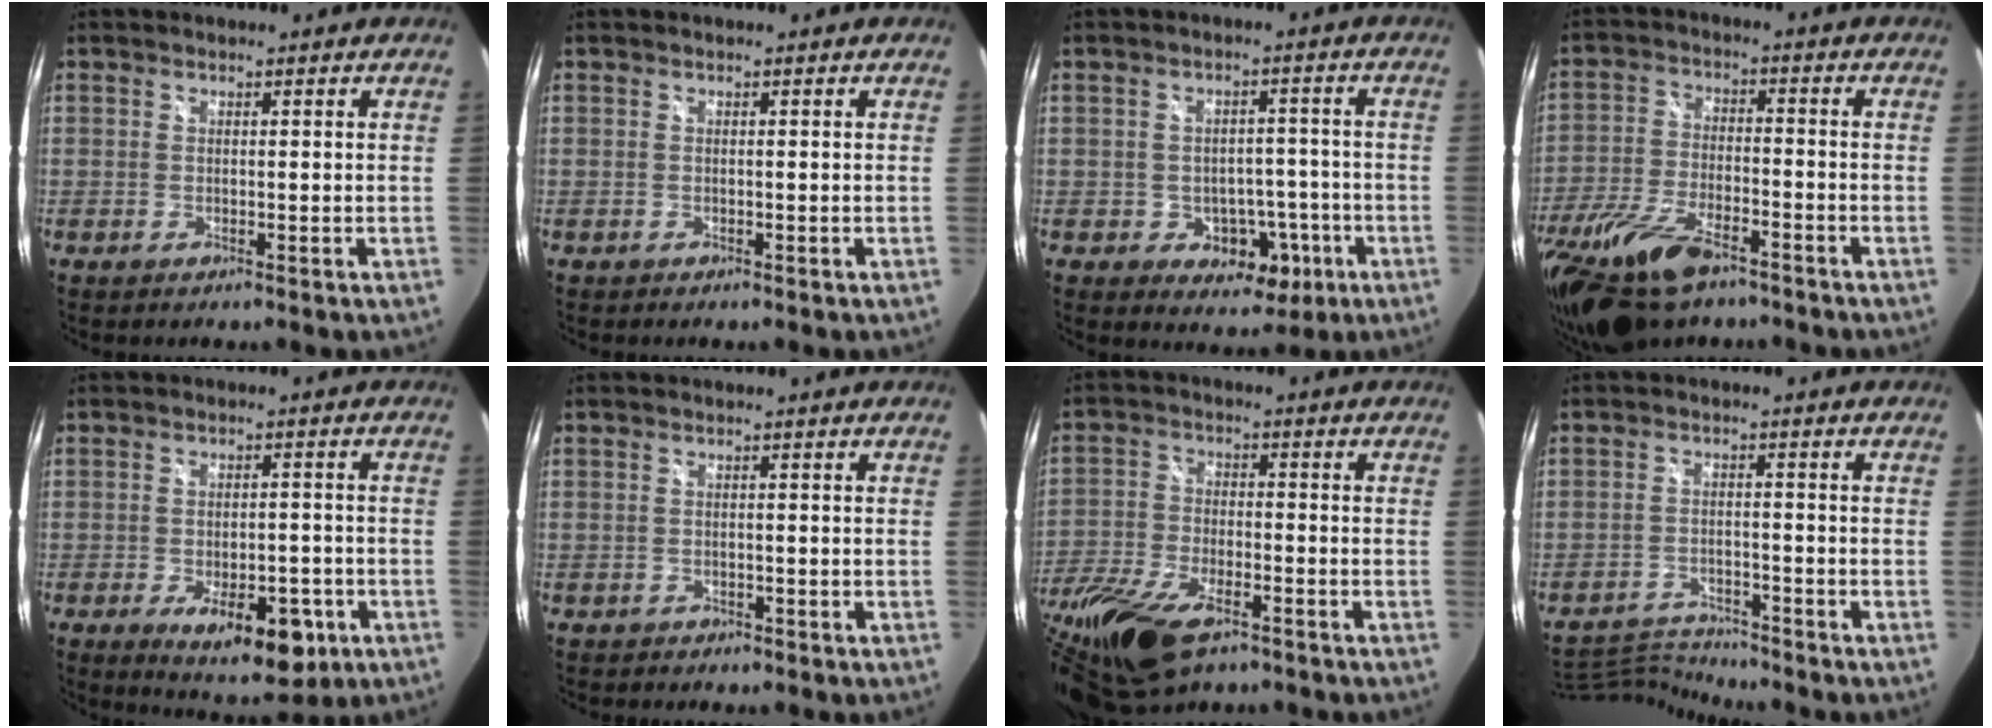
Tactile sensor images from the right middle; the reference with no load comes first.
{"total": 0.0}
{"total": 6.9, "force": [-2.7, 5.4, 3.3], "torque": [-0.058, 0.014, -0.019]}
{"total": 16.0, "force": [-11.2, 6.1, 9.6], "torque": [-0.219, -0.041, -0.208]}
{"total": 11.4, "force": [-5.3, 5.5, 8.5], "torque": [-0.135, -0.011, -0.062]}
{"total": 1.3, "force": [-1.0, 0.8, 0.0], "torque": [-0.006, 0.001, -0.015]}
{"total": 20.7, "force": [-13.3, 8.8, 13.2], "torque": [-0.314, -0.057, -0.243]}
{"total": 8.4, "force": [-8.4, 0.1, 1.1], "torque": [-0.045, 0.005, -0.152]}